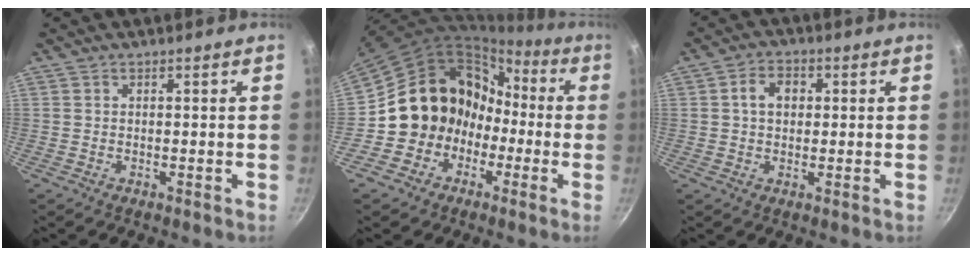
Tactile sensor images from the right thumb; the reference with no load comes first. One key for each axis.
{"total": 14.0, "fx": -2.2, "fy": 13.0, "fz": 4.7, "tx": -0.026, "ty": 0.075, "tz": -0.036}
{"total": 4.9, "fx": 0.8, "fy": 3.7, "fz": 3.1, "tx": -0.033, "ty": 0.010, "tz": 0.007}